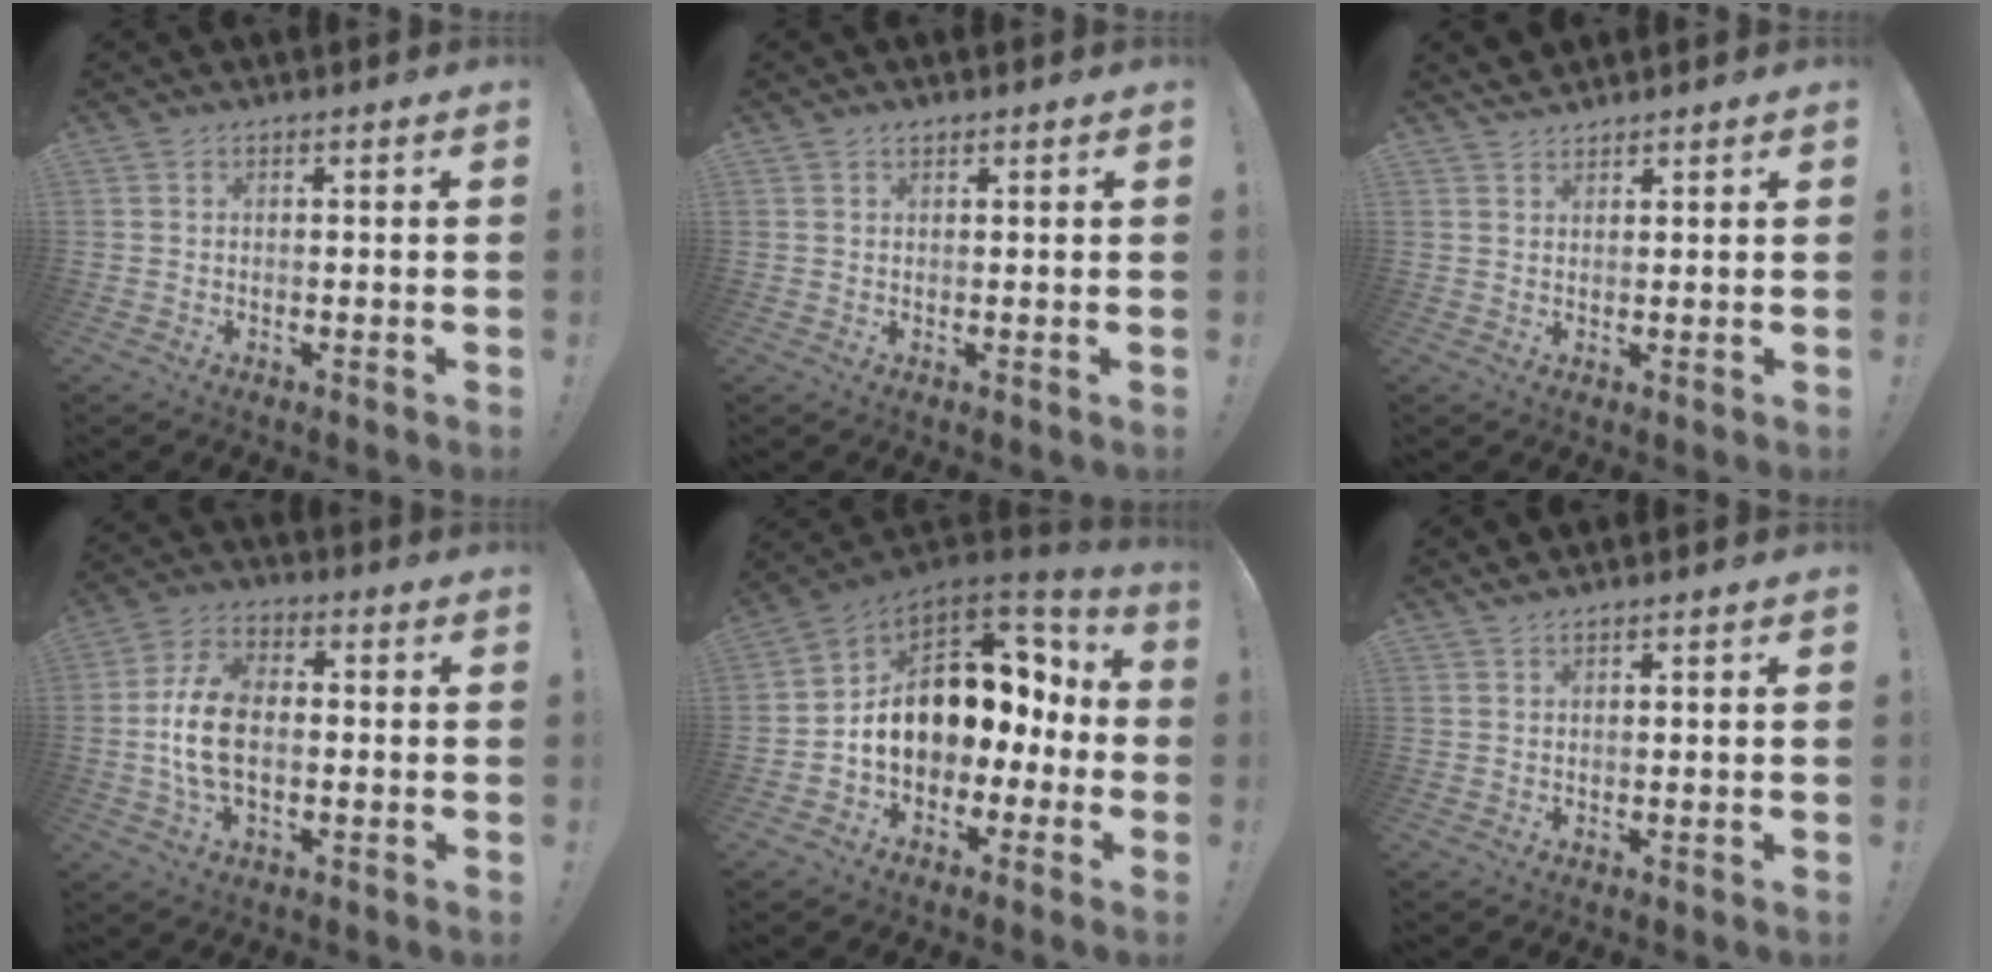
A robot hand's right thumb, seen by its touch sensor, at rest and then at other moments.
{"total": 0.8, "force": [0.6, 0.4, 0.3], "torque": [-0.004, -0.001, 0.012]}
{"total": 2.7, "force": [2.4, 1.1, 0.5], "torque": [-0.012, -0.012, 0.048]}
{"total": 12.4, "force": [-1.3, 7.5, 9.8], "torque": [-0.186, 0.002, -0.021]}
{"total": 15.4, "force": [1.5, 11.5, 10.2], "torque": [-0.145, -0.007, 0.049]}
{"total": 0.9, "force": [0.8, -0.1, 0.5], "torque": [-0.018, 0.002, 0.015]}